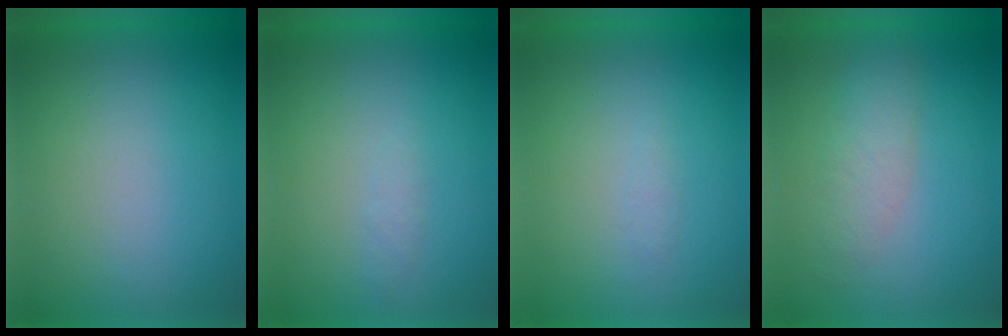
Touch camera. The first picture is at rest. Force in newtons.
{"total": 1.2}
{"total": 1.0}
{"total": 2.9}